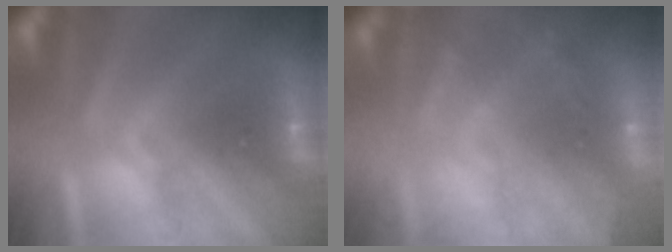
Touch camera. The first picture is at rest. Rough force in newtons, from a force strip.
{"total": 6.8}